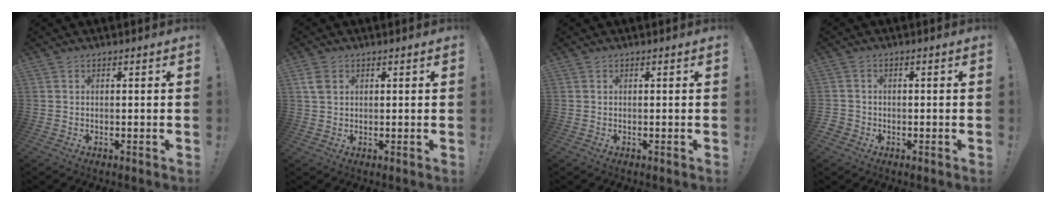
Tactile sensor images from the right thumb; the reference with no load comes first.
{"total": 3.8, "force": [1.5, 2.6, 2.4], "torque": [-0.043, 0.003, 0.029]}
{"total": 0.0}
{"total": 2.0, "force": [-0.7, 1.7, 0.6], "torque": [-0.009, 0.005, -0.013]}